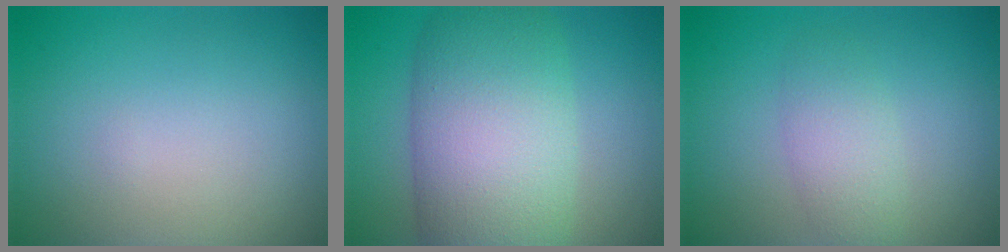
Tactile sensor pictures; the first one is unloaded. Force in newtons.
{"total": 11.2, "press": 11.2, "slide": 0.6}
{"total": 2.7, "press": 2.7, "slide": 0.1}